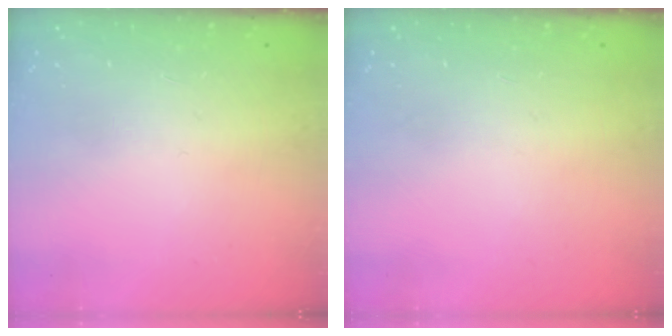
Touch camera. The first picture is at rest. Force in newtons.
{"total": 0.0}